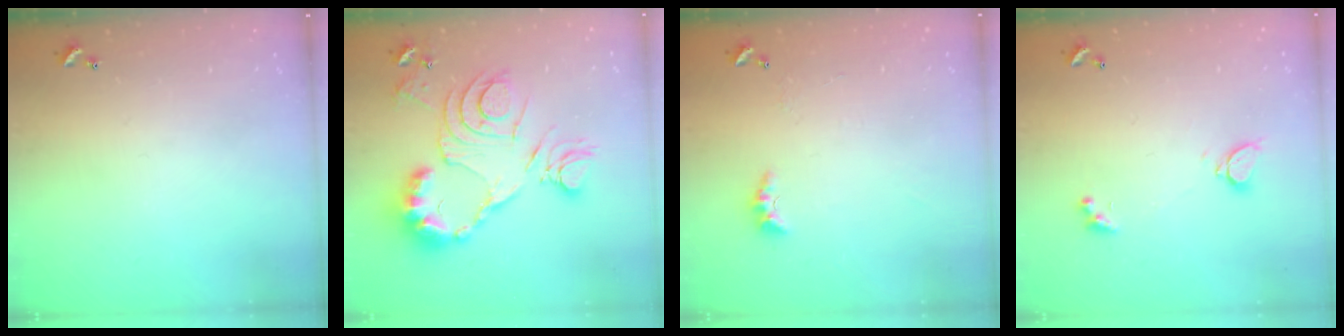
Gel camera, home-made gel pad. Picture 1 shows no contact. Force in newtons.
{"total": 17.7, "press": 17.6, "slide": 1.4}
{"total": 3.0, "press": 2.9, "slide": 0.7}
{"total": 2.3, "press": 2.2, "slide": 0.7}